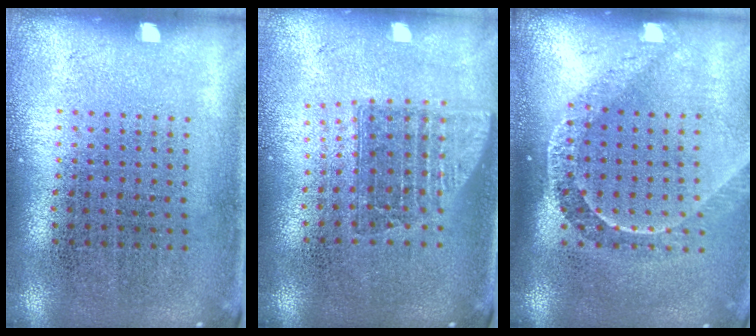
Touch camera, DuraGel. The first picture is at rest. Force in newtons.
{"total": 1.5, "press": 1.2, "slide": 0.9}
{"total": 2.2, "press": 1.6, "slide": 1.4}